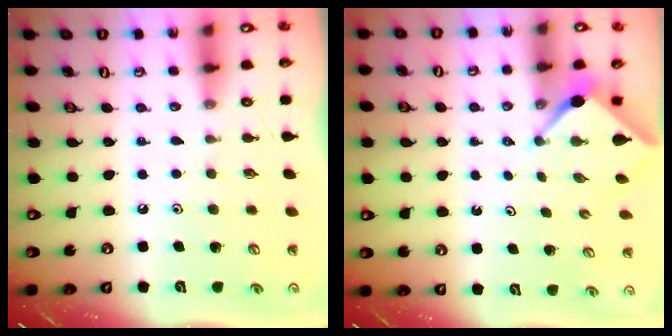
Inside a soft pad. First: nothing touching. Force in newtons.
{"total": 2.5, "press": 2.5, "slide": 0.3}